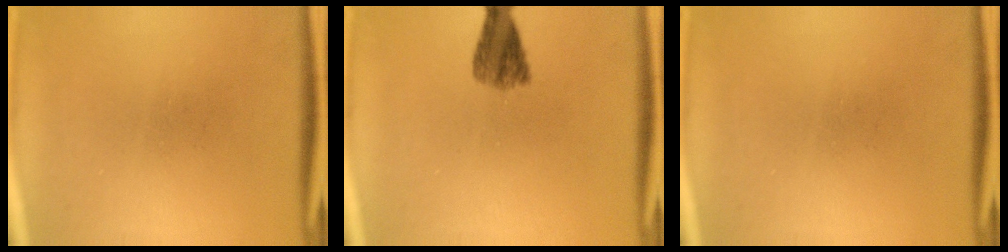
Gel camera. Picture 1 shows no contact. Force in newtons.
{"total": 4.5}
{"total": 0.0}